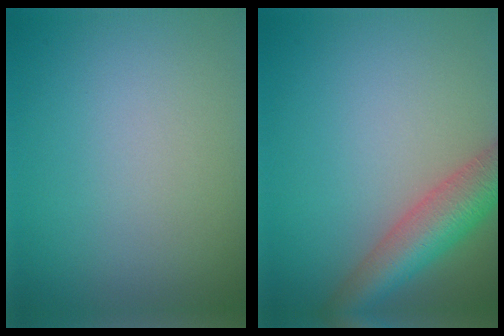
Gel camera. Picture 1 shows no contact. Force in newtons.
{"total": 5.7, "press": 5.7, "slide": 0.2}